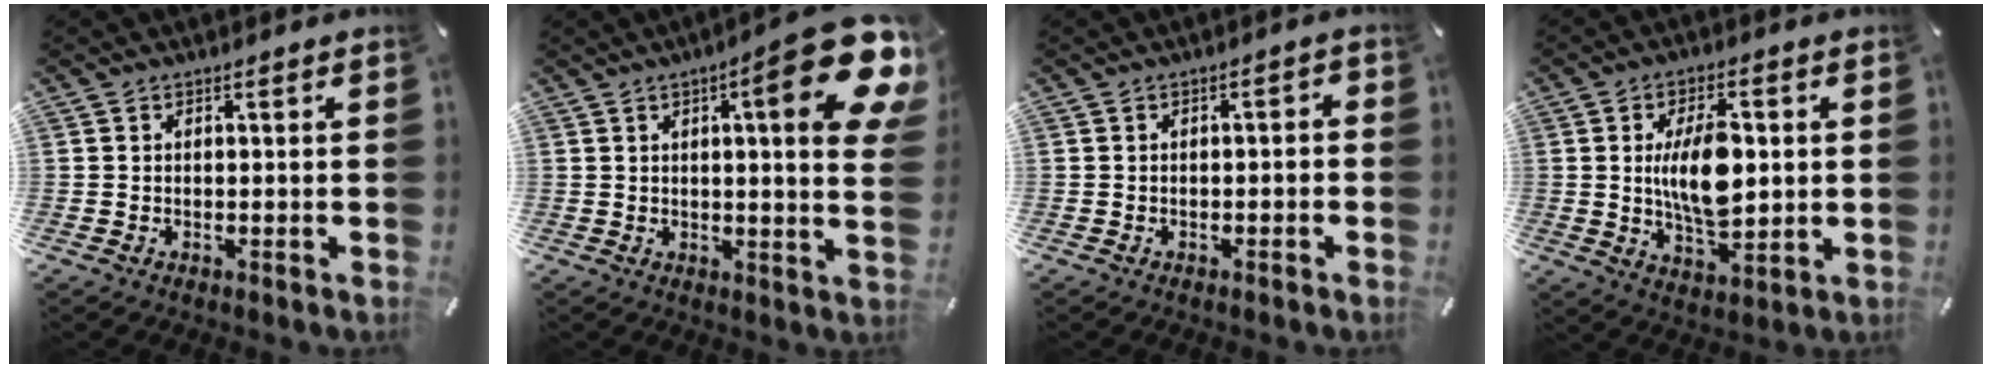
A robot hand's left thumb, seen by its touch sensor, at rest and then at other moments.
{"total": 18.4, "force": [8.0, 4.0, 16.1], "torque": [-0.218, -0.051, 0.113]}
{"total": 2.0, "force": [-1.4, 0.9, 1.1], "torque": [-0.019, 0.010, -0.029]}
{"total": 12.1, "force": [1.3, 6.2, 10.3], "torque": [-0.194, -0.001, 0.016]}